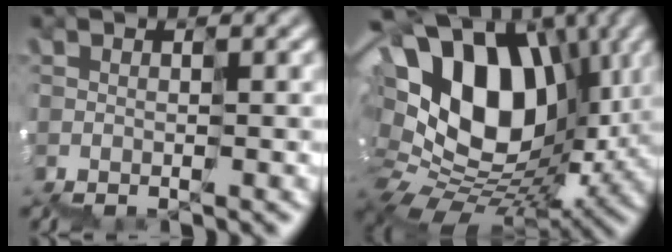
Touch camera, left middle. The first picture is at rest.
{"total": 12.2, "force": [3.6, 9.0, 7.5], "torque": [-0.127, 0.036, 0.055]}